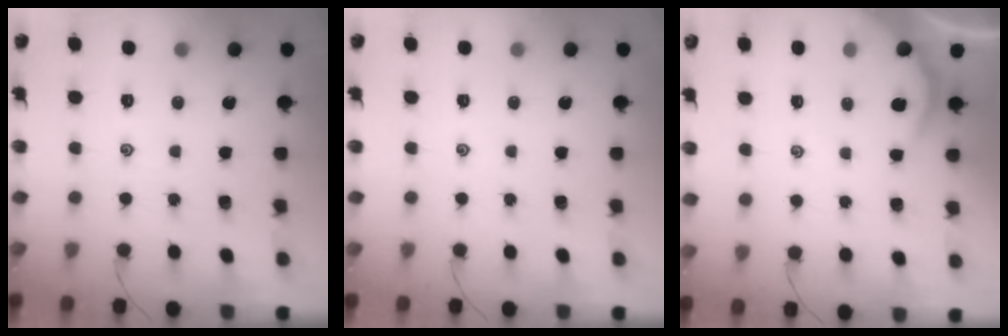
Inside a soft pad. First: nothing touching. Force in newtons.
{"total": 0.0}
{"total": 2.1, "press": 2.0, "slide": 0.4}